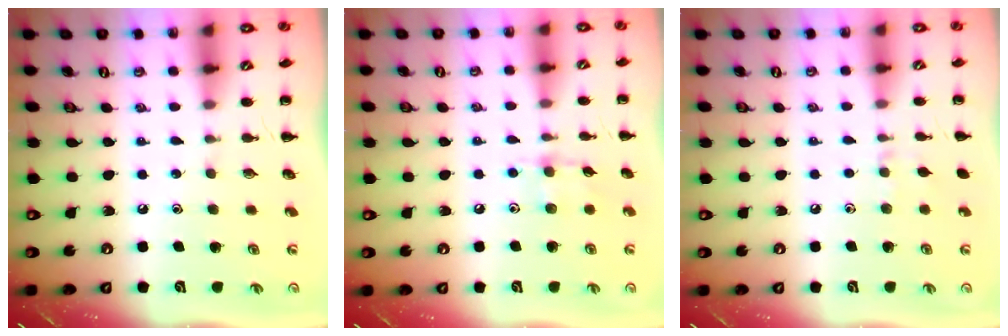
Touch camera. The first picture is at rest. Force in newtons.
{"total": 5.3, "press": 5.1, "slide": 1.2}
{"total": 3.8, "press": 3.5, "slide": 1.4}